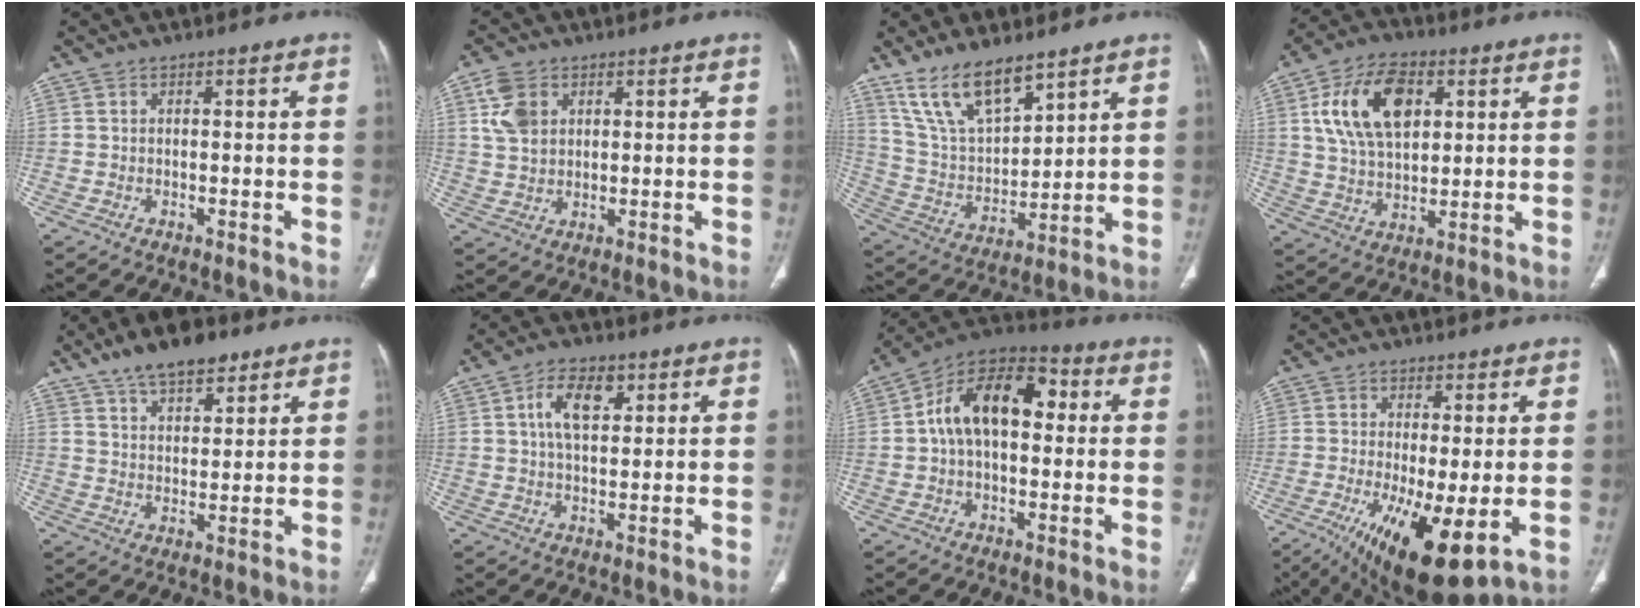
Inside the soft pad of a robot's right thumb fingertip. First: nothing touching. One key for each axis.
{"total": 6.8, "fx": 2.8, "fy": 4.8, "fz": 3.9, "tx": -0.067, "ty": -0.005, "tz": 0.058}
{"total": 14.3, "fx": 10.3, "fy": 5.6, "fz": 8.3, "tx": -0.129, "ty": -0.049, "tz": 0.213}
{"total": 15.5, "fx": 4.9, "fy": 9.5, "fz": 11.2, "tx": -0.181, "ty": -0.005, "tz": 0.092}
{"total": 11.7, "fx": 8.1, "fy": 5.2, "fz": 6.7, "tx": -0.082, "ty": -0.034, "tz": 0.135}
{"total": 7.3, "fx": 2.8, "fy": 4.0, "fz": 5.5, "tx": -0.085, "ty": -0.003, "tz": 0.049}
{"total": 15.8, "fx": 2.1, "fy": 9.7, "fz": 12.4, "tx": -0.184, "ty": 0.039, "tz": 0.025}
{"total": 14.1, "fx": -3.9, "fy": 4.2, "fz": 12.9, "tx": -0.226, "ty": -0.026, "tz": -0.050}